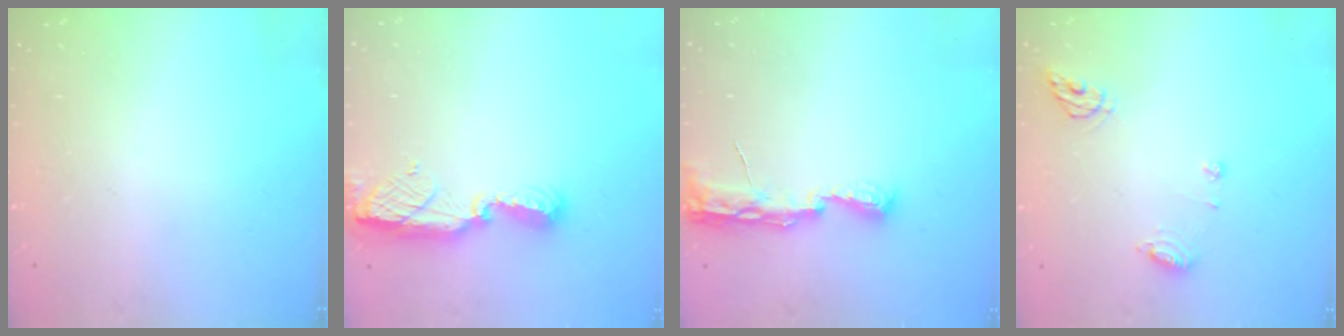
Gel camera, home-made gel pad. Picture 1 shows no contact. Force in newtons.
{"total": 9.0, "press": 9.0, "slide": 0.8}
{"total": 8.2, "press": 8.2, "slide": 1.0}
{"total": 7.2, "press": 7.2, "slide": 0.8}